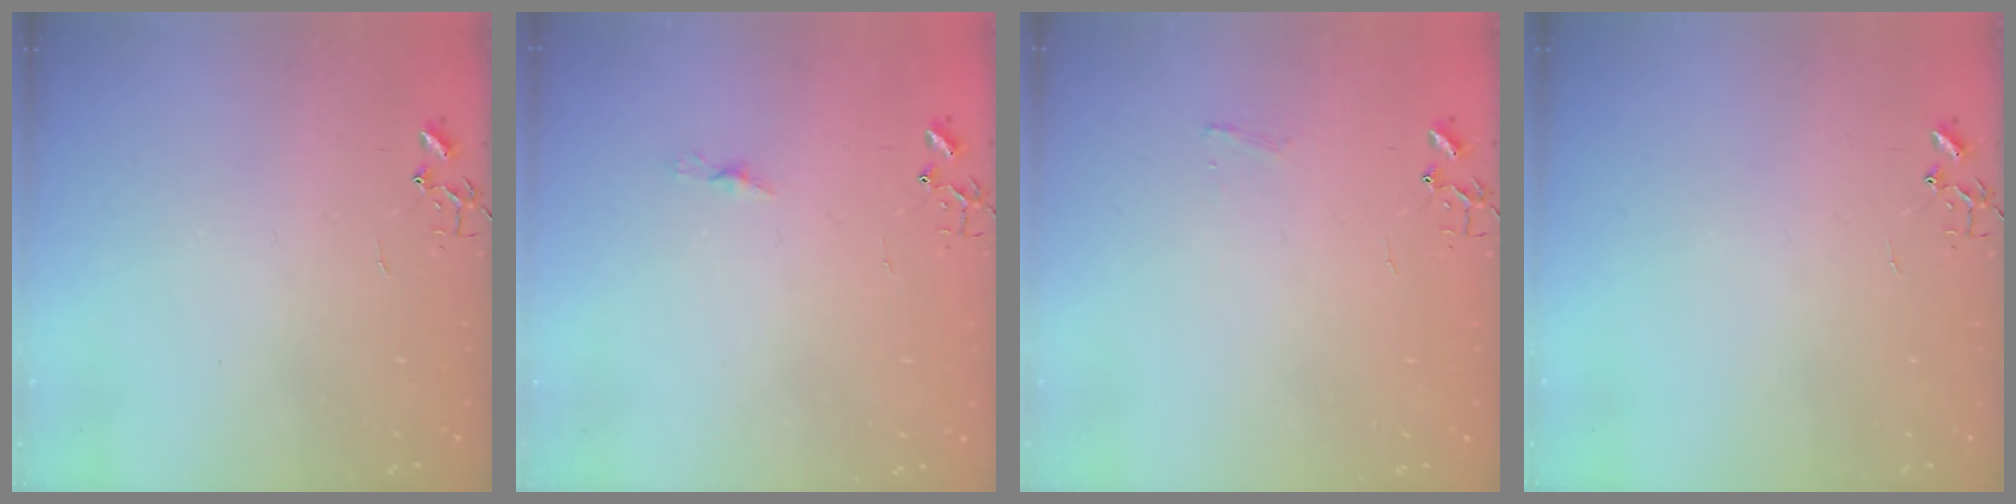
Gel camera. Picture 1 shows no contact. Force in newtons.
{"total": 3.8, "press": 3.7, "slide": 0.3}
{"total": 3.4, "press": 3.4, "slide": 0.4}
{"total": 0.0}